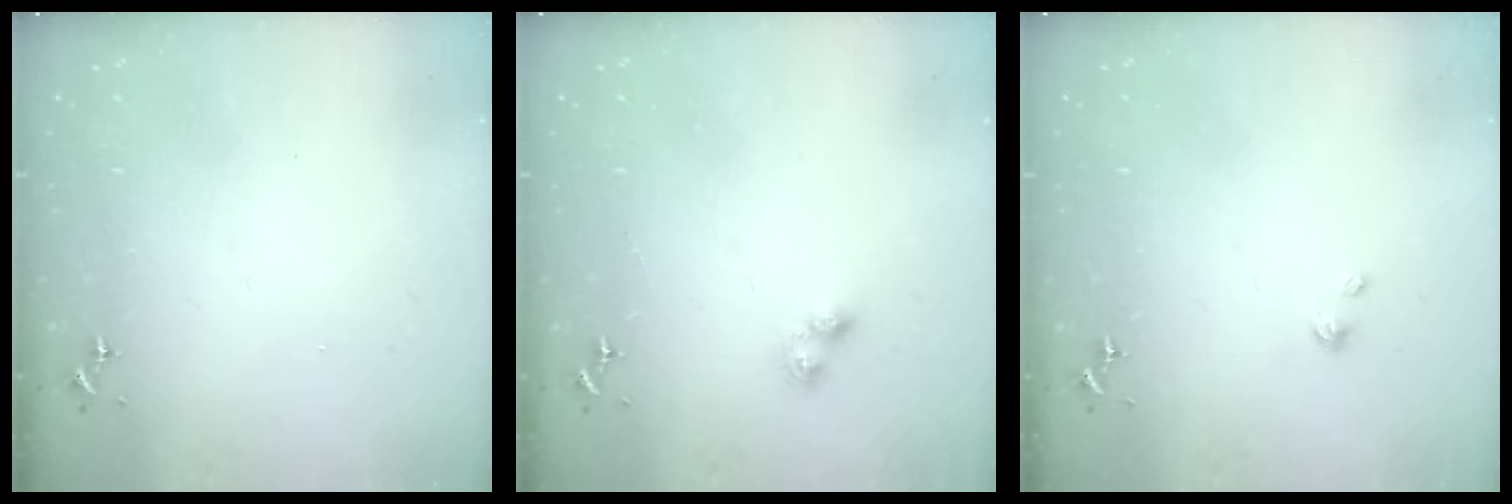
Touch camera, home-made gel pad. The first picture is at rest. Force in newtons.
{"total": 2.8, "press": 2.8, "slide": 0.5}
{"total": 2.9, "press": 2.9, "slide": 0.2}